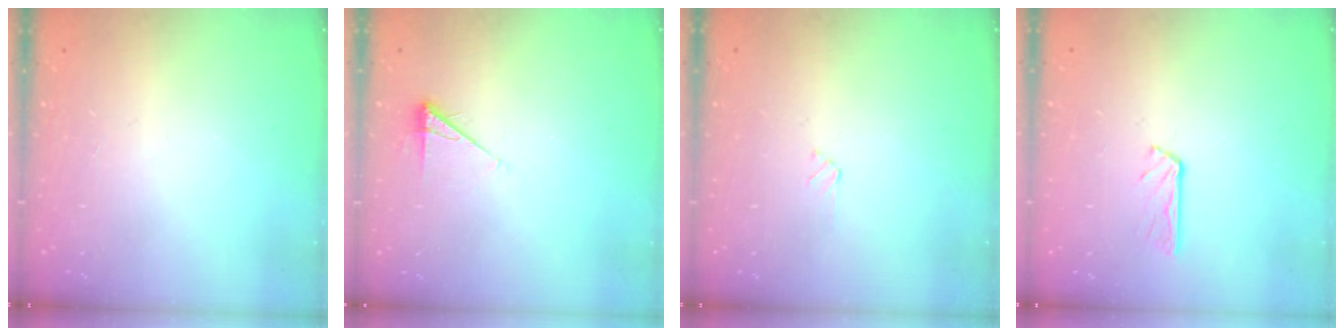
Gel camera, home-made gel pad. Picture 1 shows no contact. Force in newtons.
{"total": 5.9, "press": 5.9, "slide": 1.0}
{"total": 2.7, "press": 2.7, "slide": 0.3}
{"total": 3.1, "press": 3.1, "slide": 0.4}